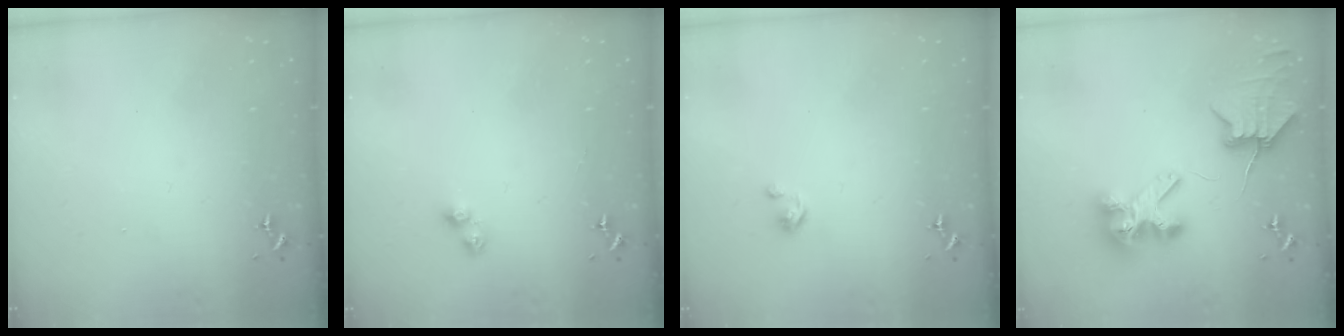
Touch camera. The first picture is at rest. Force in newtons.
{"total": 5.0, "press": 4.9, "slide": 1.1}
{"total": 2.7, "press": 2.6, "slide": 0.3}
{"total": 9.3, "press": 9.2, "slide": 1.4}